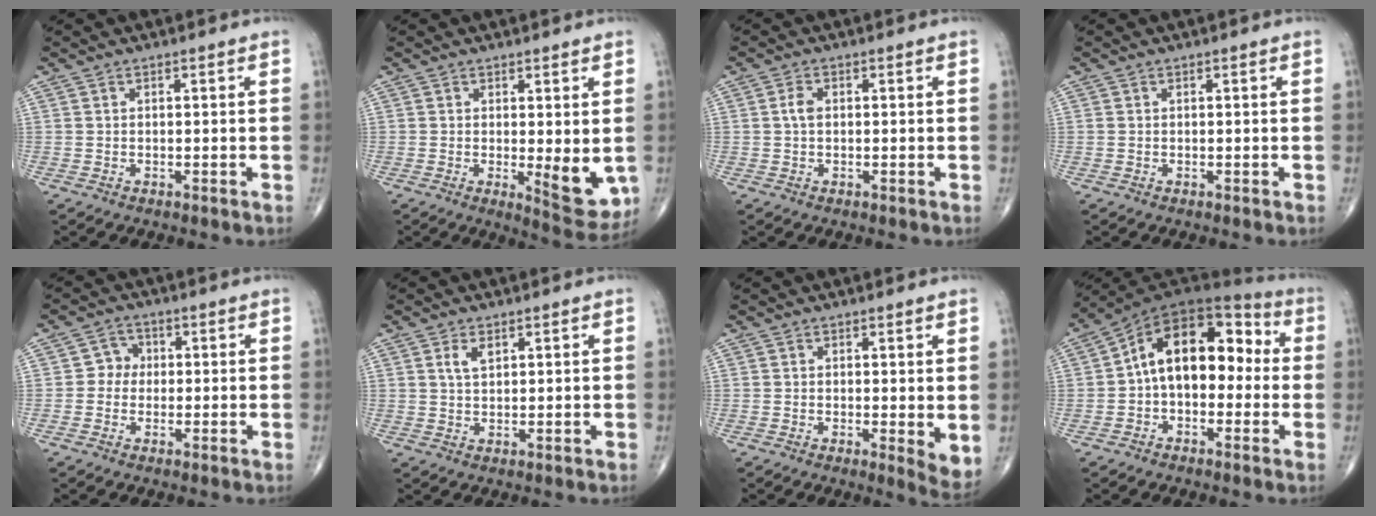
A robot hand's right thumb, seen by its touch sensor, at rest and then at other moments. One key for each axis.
{"total": 7.3, "fx": -0.4, "fy": 2.6, "fz": 6.8, "tx": -0.079, "ty": -0.019, "tz": 0.002}
{"total": 2.0, "fx": 0.1, "fy": 1.2, "fz": 1.6, "tx": -0.033, "ty": 0.004, "tz": 0.000}
{"total": 0.0}
{"total": 3.4, "fx": -0.1, "fy": 3.2, "fz": 1.2, "tx": 0.004, "ty": 0.010, "tz": -0.012}
{"total": 2.7, "fx": 1.3, "fy": 1.4, "fz": 2.0, "tx": -0.033, "ty": -0.002, "tz": 0.025}
{"total": 4.4, "fx": 0.4, "fy": 1.3, "fz": 4.1, "tx": -0.055, "ty": -0.015, "tz": 0.004}
{"total": 15.5, "fx": 0.0, "fy": 9.7, "fz": 12.1, "tx": -0.154, "ty": 0.055, "tz": -0.017}